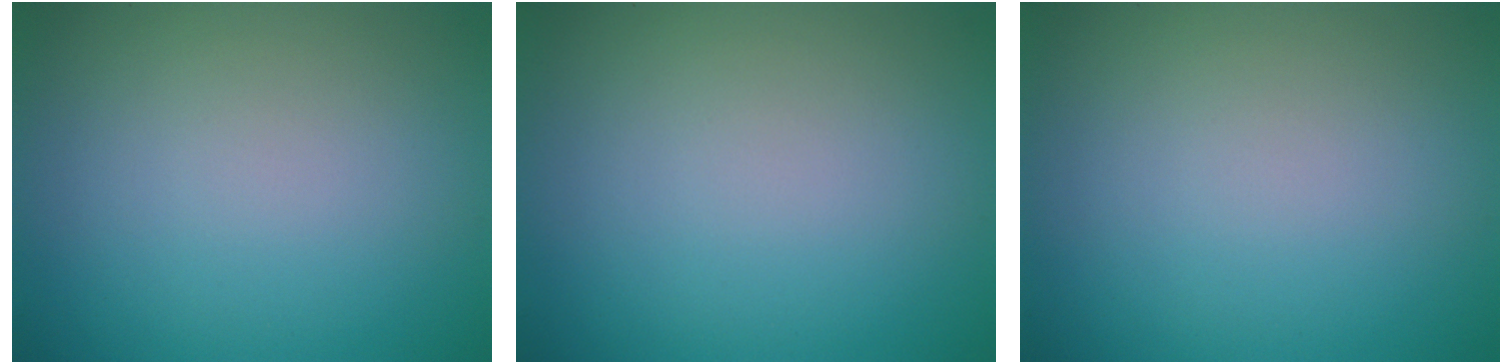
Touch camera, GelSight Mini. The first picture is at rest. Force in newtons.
{"total": 0.0}
{"total": 0.0}